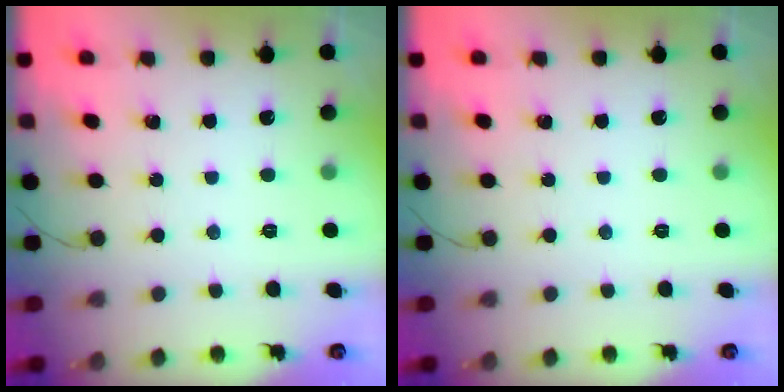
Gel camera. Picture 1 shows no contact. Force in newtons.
{"total": 0.0}